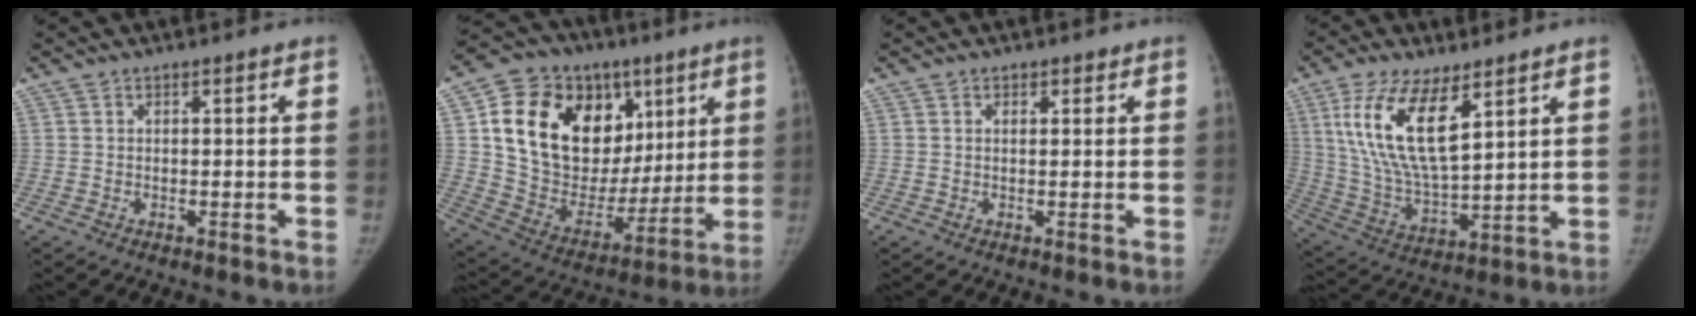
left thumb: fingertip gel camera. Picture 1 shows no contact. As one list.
[{"total": 28.0, "force": [8.9, 19.2, 18.3], "torque": [-0.270, 0.015, 0.162]}, {"total": 1.3, "force": [0.7, 0.9, 0.6], "torque": [0.000, -0.003, 0.007]}, {"total": 16.6, "force": [7.4, 6.5, 13.3], "torque": [-0.252, -0.031, 0.151]}]